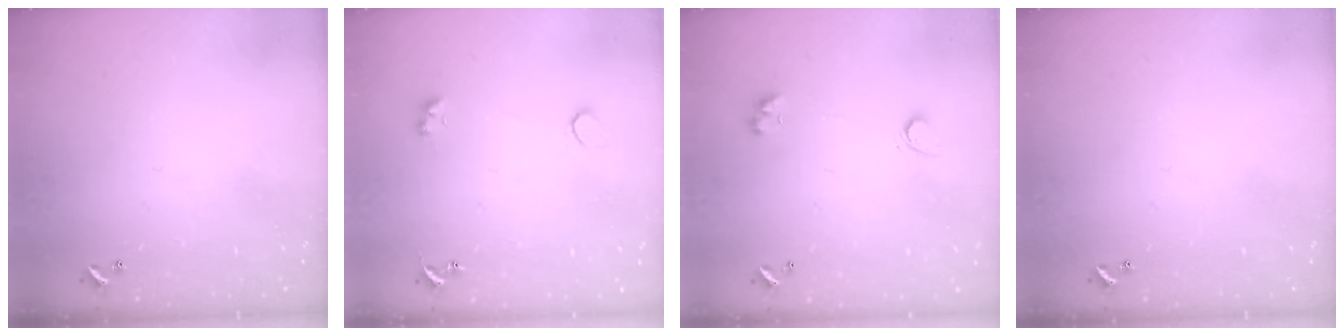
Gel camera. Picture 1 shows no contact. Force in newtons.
{"total": 2.1, "press": 1.9, "slide": 1.0}
{"total": 2.9, "press": 2.6, "slide": 1.3}
{"total": 0.0}